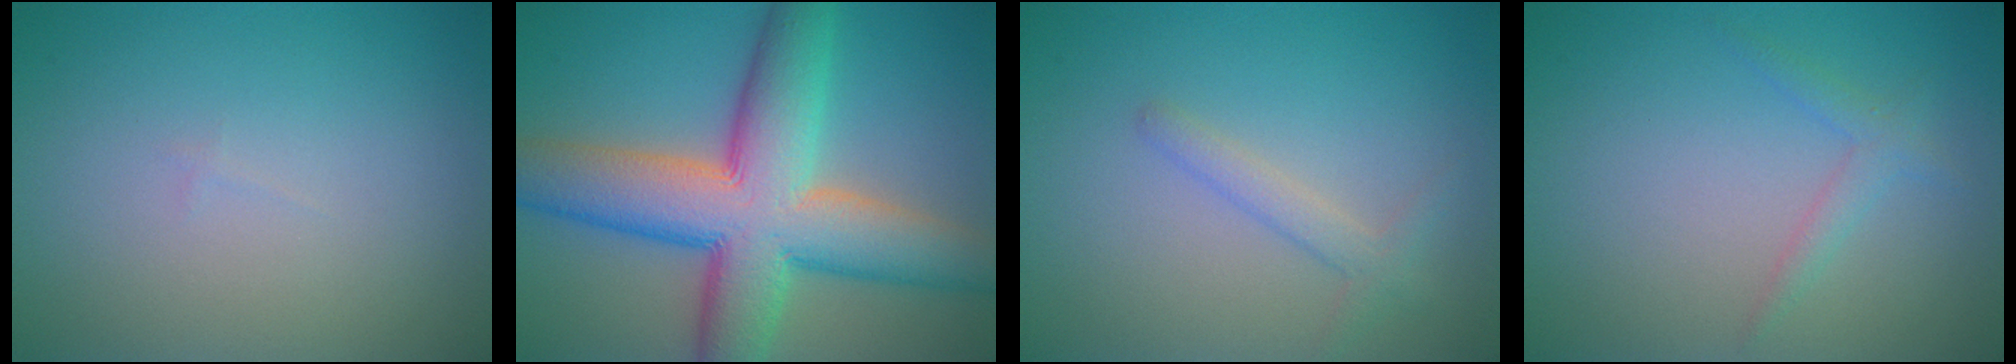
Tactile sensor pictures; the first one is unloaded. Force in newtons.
{"total": 12.1, "press": 12.1, "slide": 0.5}
{"total": 1.8, "press": 1.8, "slide": 0.1}
{"total": 1.4, "press": 1.4, "slide": 0.1}